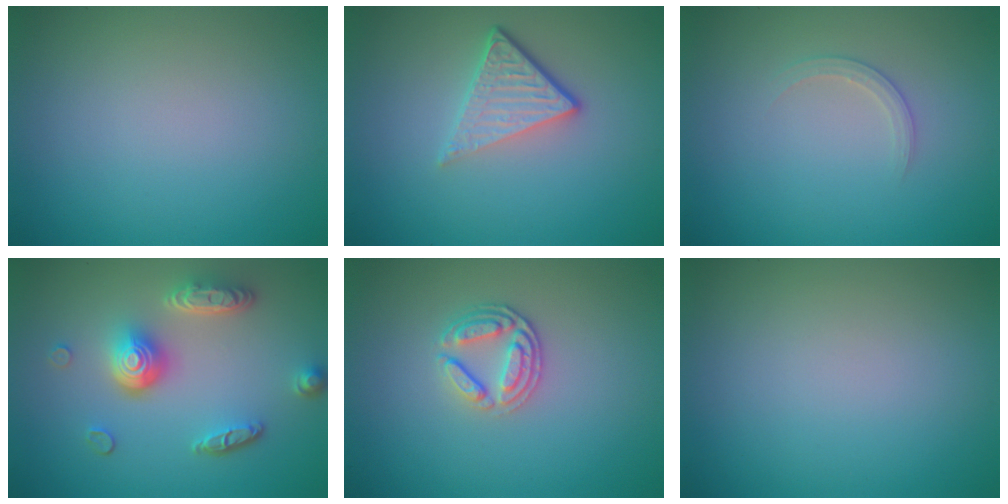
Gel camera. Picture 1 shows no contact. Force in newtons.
{"total": 4.1, "press": 2.7, "slide": 3.1}
{"total": 1.3, "press": 1.3, "slide": 0.1}
{"total": 5.1, "press": 3.8, "slide": 3.4}
{"total": 2.7, "press": 2.5, "slide": 1.0}
{"total": 0.0}